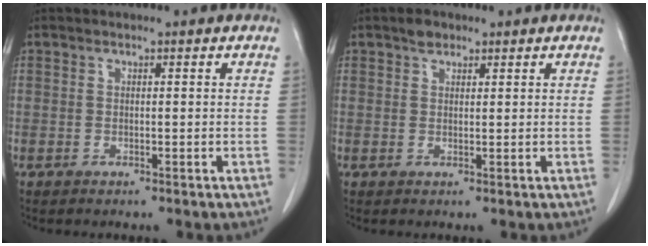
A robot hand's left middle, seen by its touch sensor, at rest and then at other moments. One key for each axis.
{"total": 1.6, "fx": 1.2, "fy": 0.9, "fz": 0.6, "tx": -0.013, "ty": 0.003, "tz": 0.018}